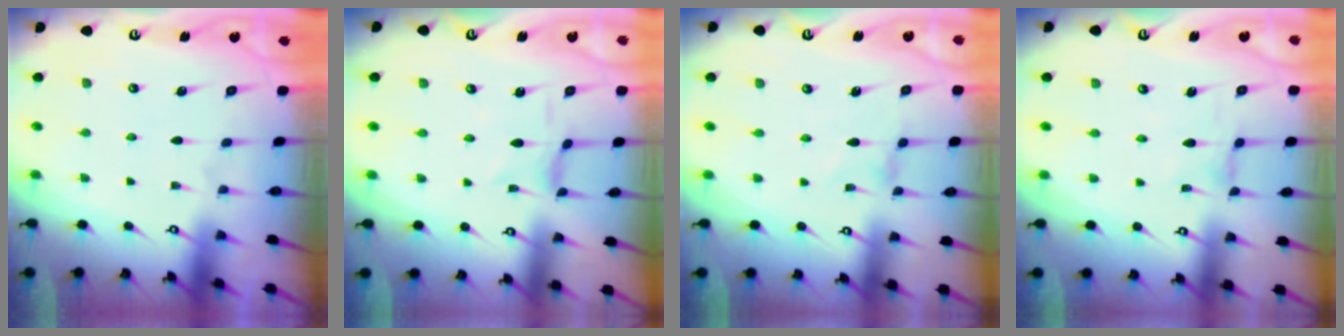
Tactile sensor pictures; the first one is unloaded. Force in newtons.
{"total": 2.4, "press": 2.4, "slide": 0.3}
{"total": 0.0}
{"total": 1.6, "press": 1.6, "slide": 0.1}